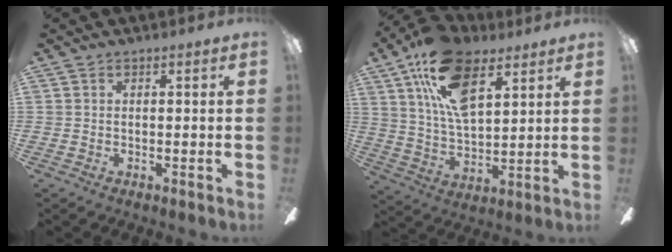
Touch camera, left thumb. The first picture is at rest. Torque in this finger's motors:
{"motor_torque": [0.09, 0.49, 1.82, -0.95, 0.47]}